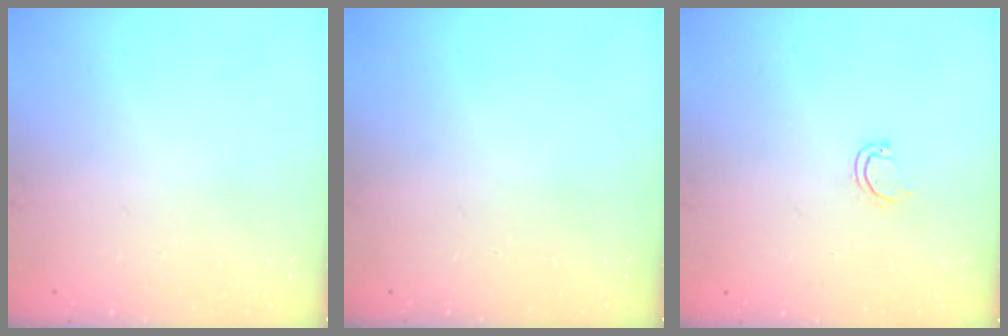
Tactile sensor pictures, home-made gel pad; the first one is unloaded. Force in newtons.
{"total": 0.0}
{"total": 4.6, "press": 4.4, "slide": 1.2}